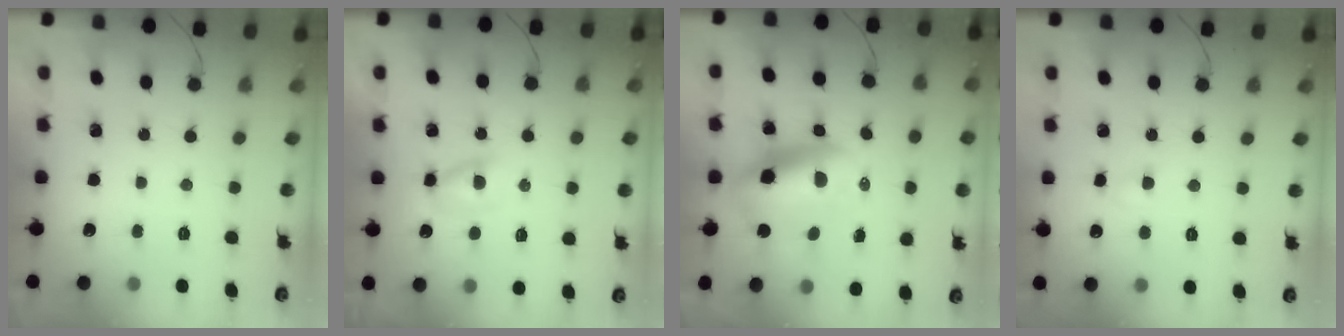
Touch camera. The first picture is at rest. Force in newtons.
{"total": 2.3, "press": 2.2, "slide": 0.8}
{"total": 10.9, "press": 10.4, "slide": 3.0}
{"total": 2.7, "press": 2.5, "slide": 1.0}